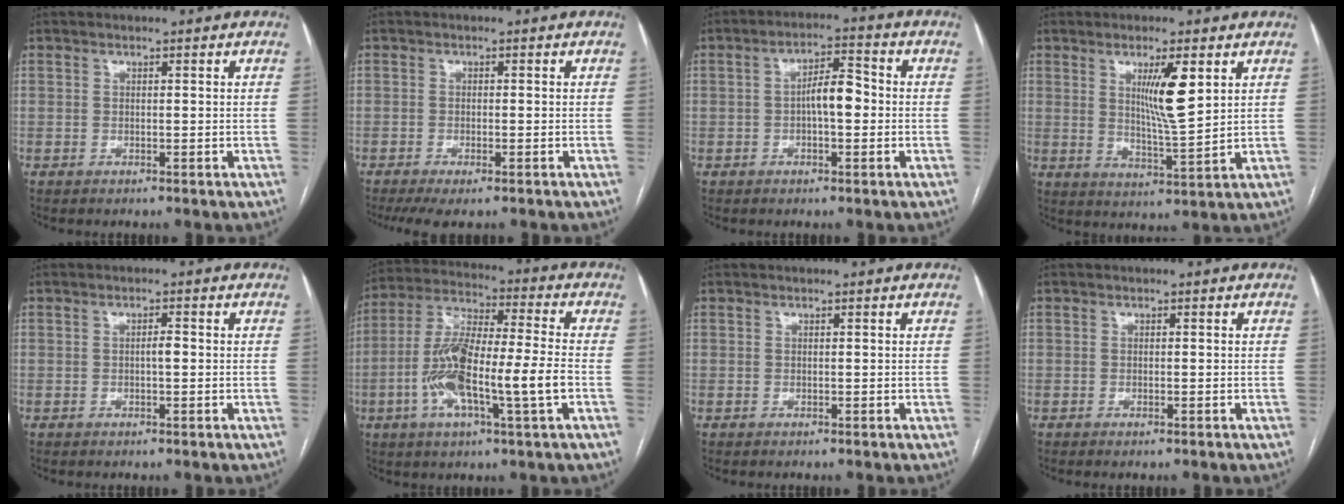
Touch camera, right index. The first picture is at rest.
{"total": 5.6, "force": [-4.0, 1.3, 3.6], "torque": [-0.055, -0.013, -0.063]}
{"total": 5.5, "force": [-0.5, 1.8, 5.2], "torque": [-0.087, 0.019, -0.010]}
{"total": 7.8, "force": [2.9, 0.4, 7.2], "torque": [-0.125, -0.014, 0.051]}
{"total": 1.3, "force": [-0.2, 0.3, 1.2], "torque": [-0.019, 0.003, -0.004]}
{"total": 15.3, "force": [-3.1, 1.8, 14.9], "torque": [-0.292, 0.005, -0.062]}
{"total": 0.0}
{"total": 0.6, "force": [-0.4, 0.0, 0.4], "torque": [-0.008, -0.002, -0.005]}